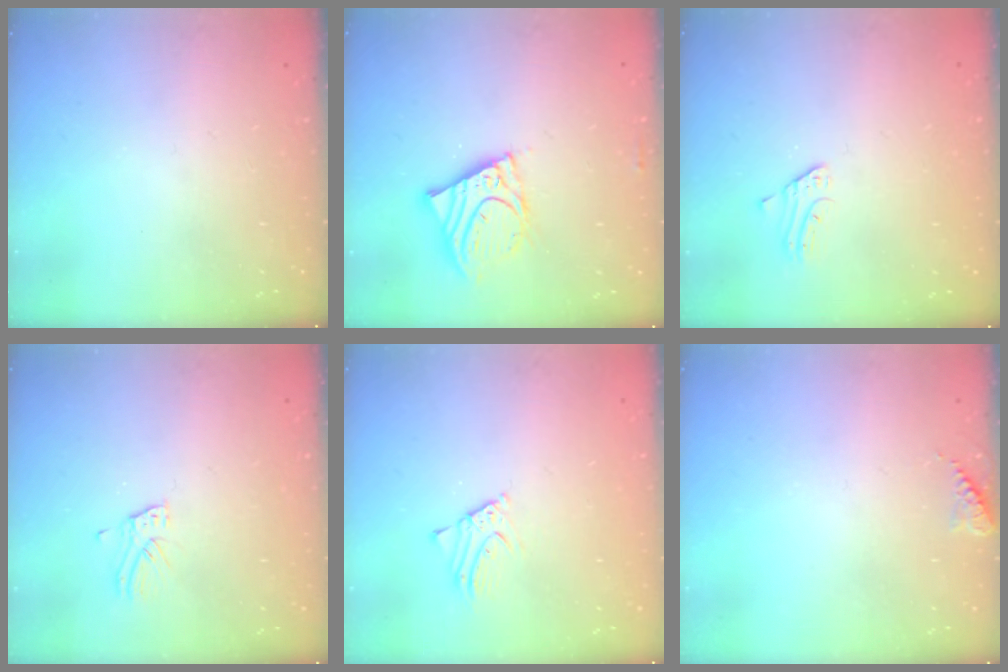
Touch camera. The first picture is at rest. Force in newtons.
{"total": 10.6, "press": 10.5, "slide": 1.6}
{"total": 2.3, "press": 2.3, "slide": 0.2}
{"total": 3.8, "press": 3.8, "slide": 0.2}
{"total": 2.4, "press": 2.4, "slide": 0.1}
{"total": 6.6, "press": 6.6, "slide": 0.7}